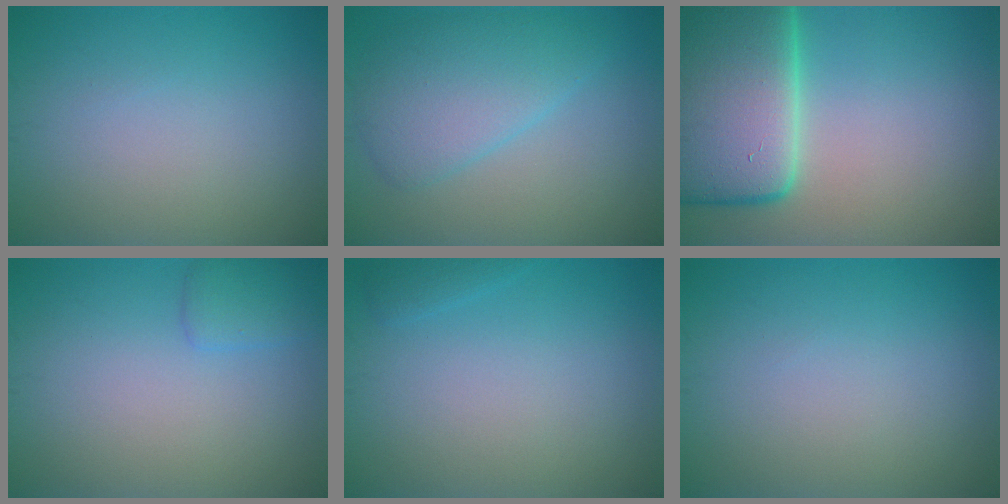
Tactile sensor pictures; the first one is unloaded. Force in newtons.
{"total": 4.8, "press": 4.8, "slide": 0.2}
{"total": 15.0, "press": 14.9, "slide": 1.1}
{"total": 1.6, "press": 1.6, "slide": 0.1}
{"total": 0.8, "press": 0.8, "slide": 0.1}
{"total": 0.0}